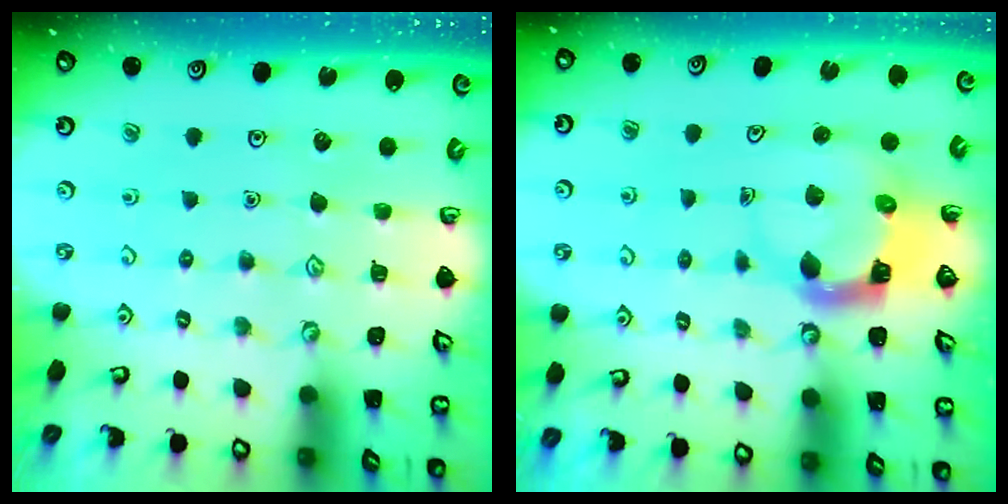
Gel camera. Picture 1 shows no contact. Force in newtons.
{"total": 3.6, "press": 3.6, "slide": 0.6}